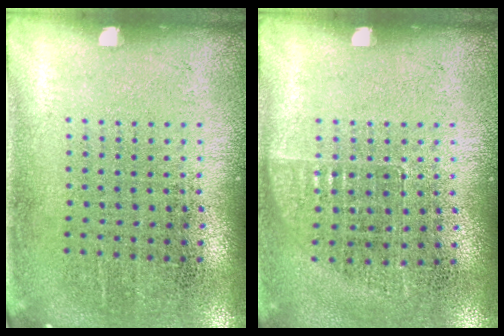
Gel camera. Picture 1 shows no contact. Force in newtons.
{"total": 0.7, "press": 0.7, "slide": 0.1}